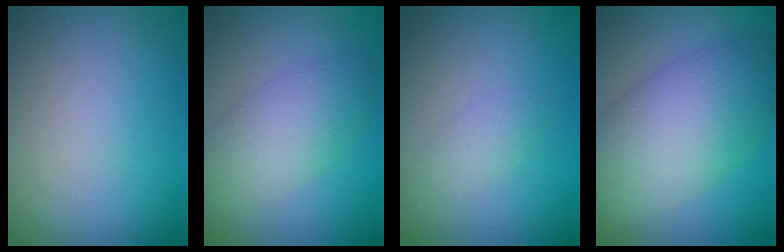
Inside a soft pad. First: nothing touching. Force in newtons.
{"total": 4.2, "press": 4.2, "slide": 0.1}
{"total": 1.2, "press": 1.2, "slide": 0.1}
{"total": 8.9, "press": 8.9, "slide": 0.3}